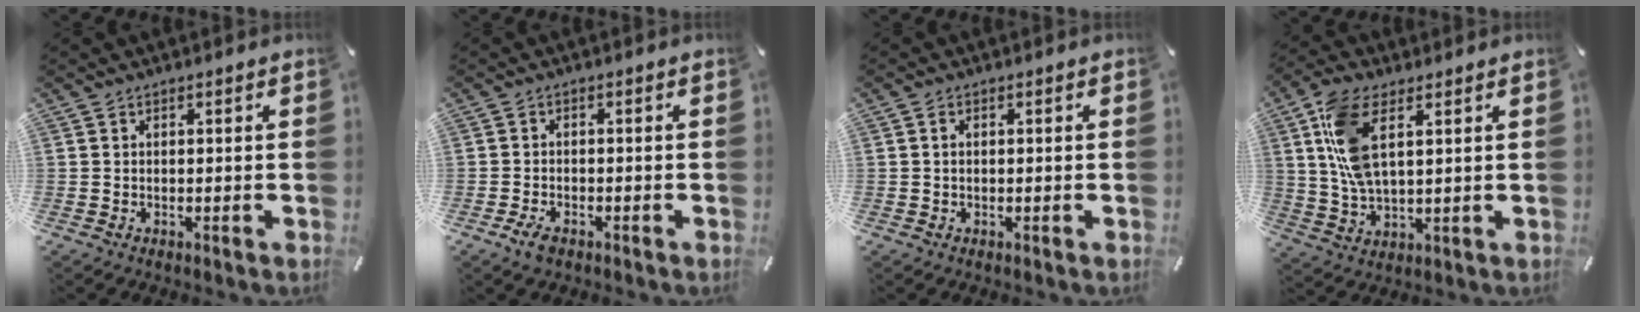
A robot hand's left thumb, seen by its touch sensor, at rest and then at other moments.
{"total": 2.9, "force": [-2.0, 1.4, 1.6], "torque": [-0.038, 0.004, -0.039]}
{"total": 1.2, "force": [0.0, 0.7, 0.9], "torque": [-0.019, 0.003, -0.001]}
{"total": 10.9, "force": [4.1, 5.4, 8.6], "torque": [-0.195, 0.000, 0.075]}